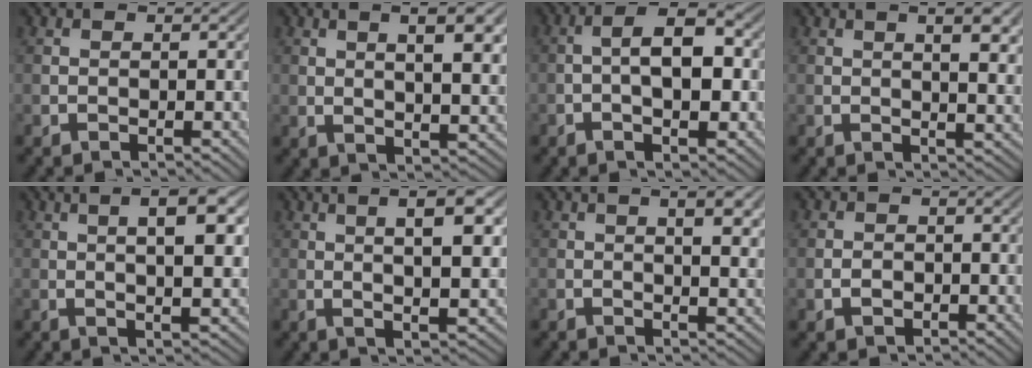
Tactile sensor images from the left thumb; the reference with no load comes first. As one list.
[{"total": 9.7, "force": [3.4, 3.0, 8.6], "torque": [-0.124, 0.009, 0.049]}, {"total": 7.4, "force": [-0.9, 2.9, 6.8], "torque": [-0.116, 0.012, -0.021]}, {"total": 7.8, "force": [2.7, 2.3, 6.9], "torque": [-0.089, 0.010, 0.038]}, {"total": 8.4, "force": [2.0, 2.0, 7.9], "torque": [-0.119, 0.011, 0.029]}, {"total": 9.4, "force": [2.7, 2.4, 8.7], "torque": [-0.125, 0.012, 0.042]}, {"total": 6.5, "force": [1.8, 1.9, 5.9], "torque": [-0.088, 0.001, 0.026]}, {"total": 1.8, "force": [-0.7, 1.3, 1.1], "torque": [-0.022, -0.003, -0.014]}]